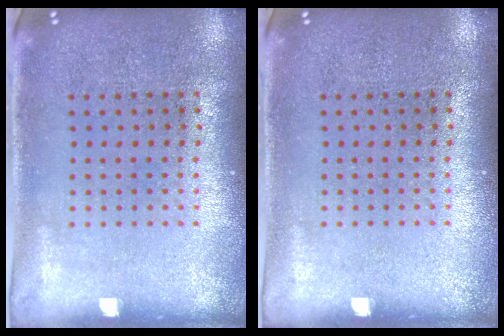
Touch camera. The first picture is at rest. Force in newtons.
{"total": 0.0}